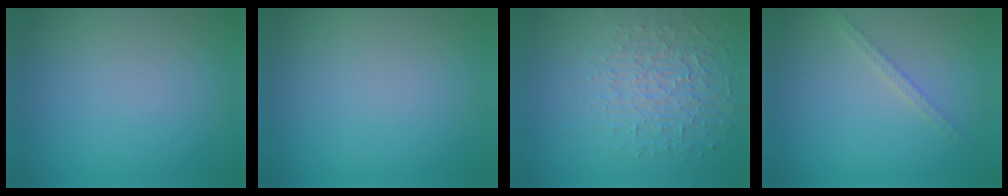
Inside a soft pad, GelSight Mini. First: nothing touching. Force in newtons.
{"total": 0.0}
{"total": 3.7, "press": 3.2, "slide": 1.7}
{"total": 1.3, "press": 1.3, "slide": 0.2}